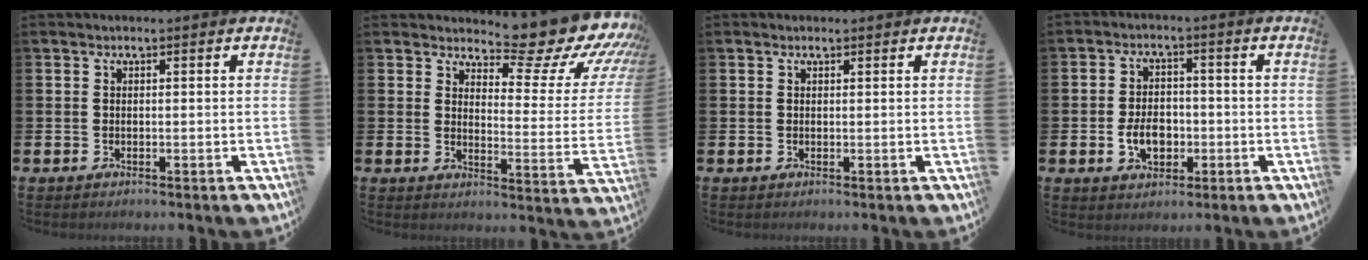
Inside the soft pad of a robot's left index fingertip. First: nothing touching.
{"total": 9.3, "force": [8.0, 2.8, 3.8], "torque": [-0.051, -0.078, 0.124]}
{"total": 0.6, "force": [0.5, 0.2, 0.1], "torque": [0.011, -0.003, 0.007]}
{"total": 4.7, "force": [-1.2, 3.3, 3.2], "torque": [-0.045, 0.000, -0.026]}